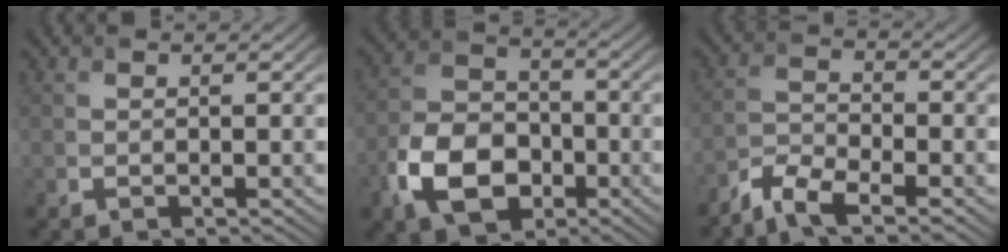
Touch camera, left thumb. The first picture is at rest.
{"total": 10.1, "force": [-4.1, 6.9, 6.0], "torque": [-0.134, -0.008, -0.092]}
{"total": 5.3, "force": [-4.2, 1.2, 3.0], "torque": [-0.071, -0.007, -0.094]}